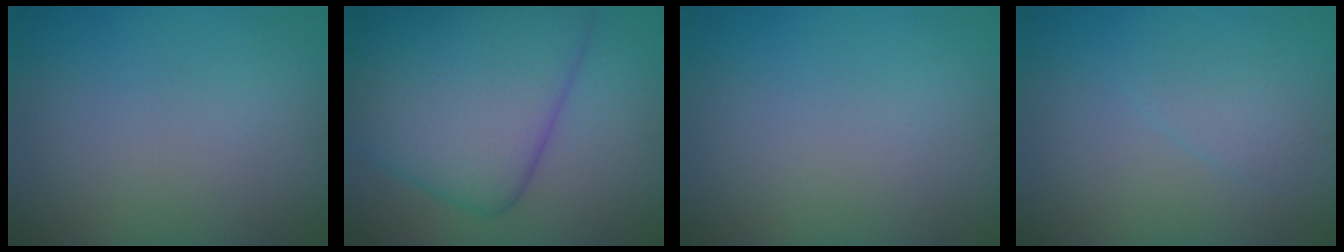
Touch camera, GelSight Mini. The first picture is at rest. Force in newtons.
{"total": 11.1, "press": 11.1, "slide": 0.2}
{"total": 0.0}
{"total": 1.3, "press": 1.3, "slide": 0.2}